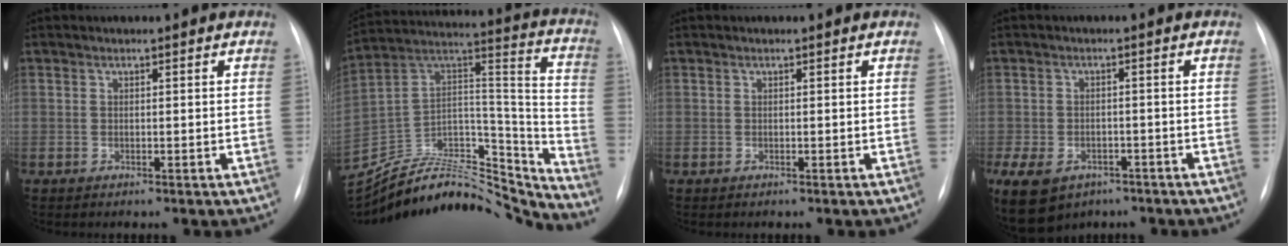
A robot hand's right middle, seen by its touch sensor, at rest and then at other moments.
{"total": 31.8, "force": [-30.0, 6.4, 8.6], "torque": [-0.148, 0.017, -0.458]}
{"total": 0.0}
{"total": 20.4, "force": [-10.6, 14.9, 9.0], "torque": [-0.291, -0.018, -0.142]}